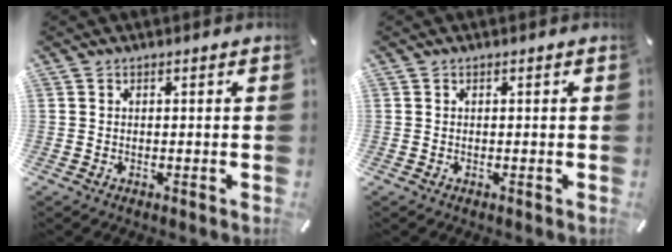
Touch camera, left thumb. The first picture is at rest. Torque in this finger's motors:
{"motor_torque": [-0.01, 0.01, -0.05, 0.05, 0.00]}